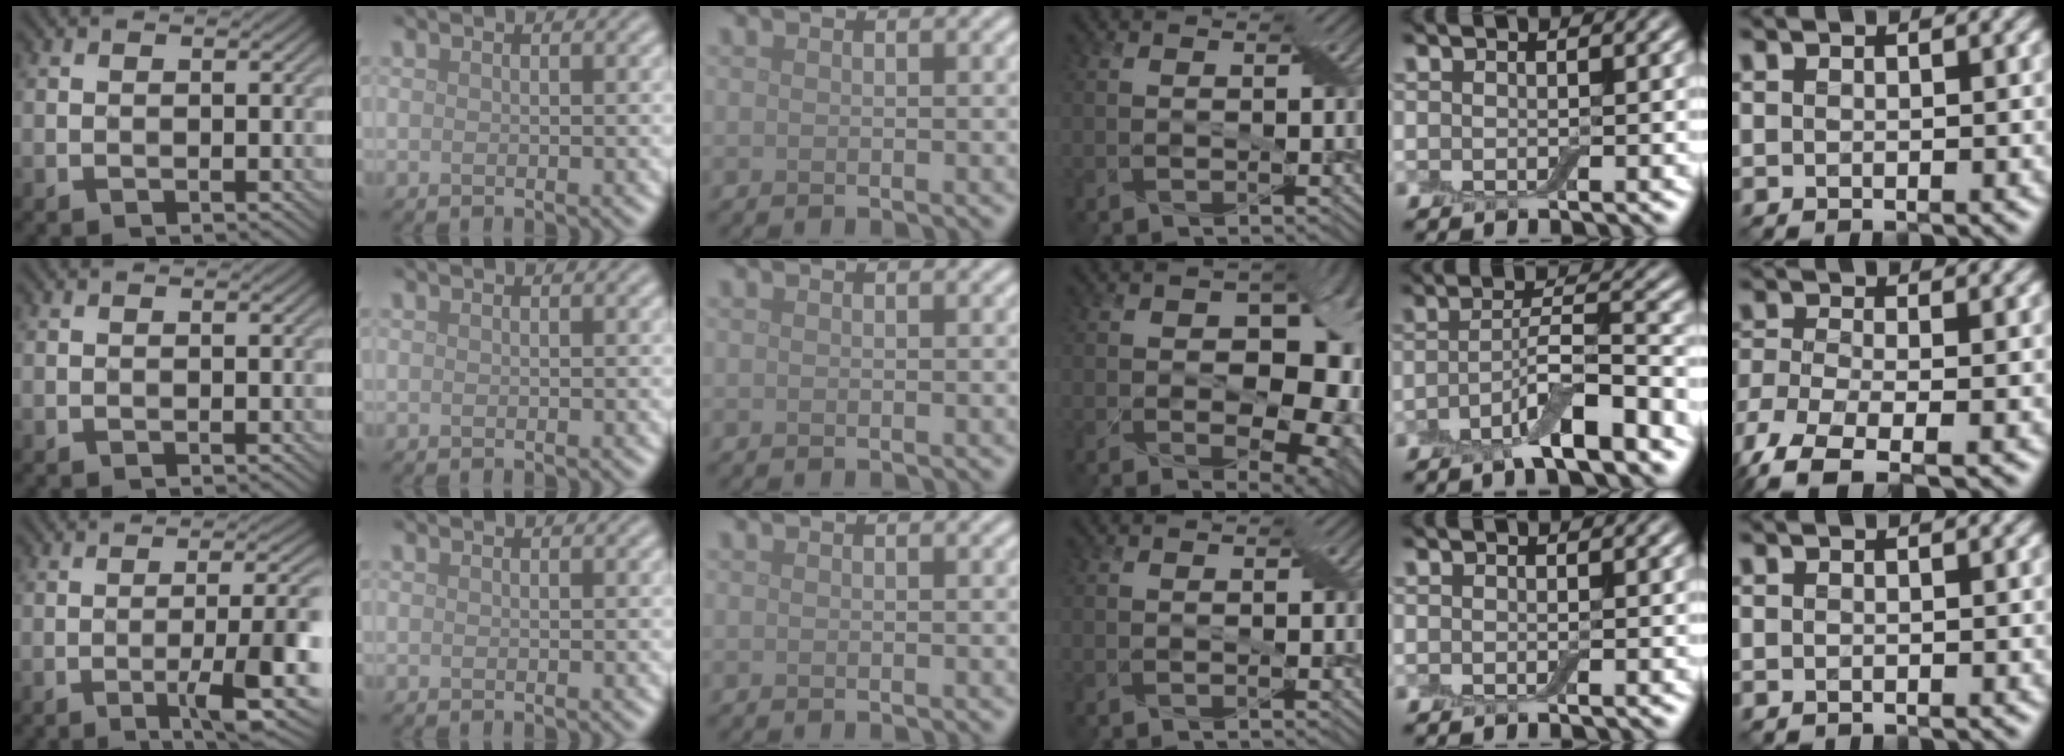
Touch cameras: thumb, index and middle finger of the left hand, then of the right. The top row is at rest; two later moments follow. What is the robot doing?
{"motion": "peel", "object": "adhesive wrap"}